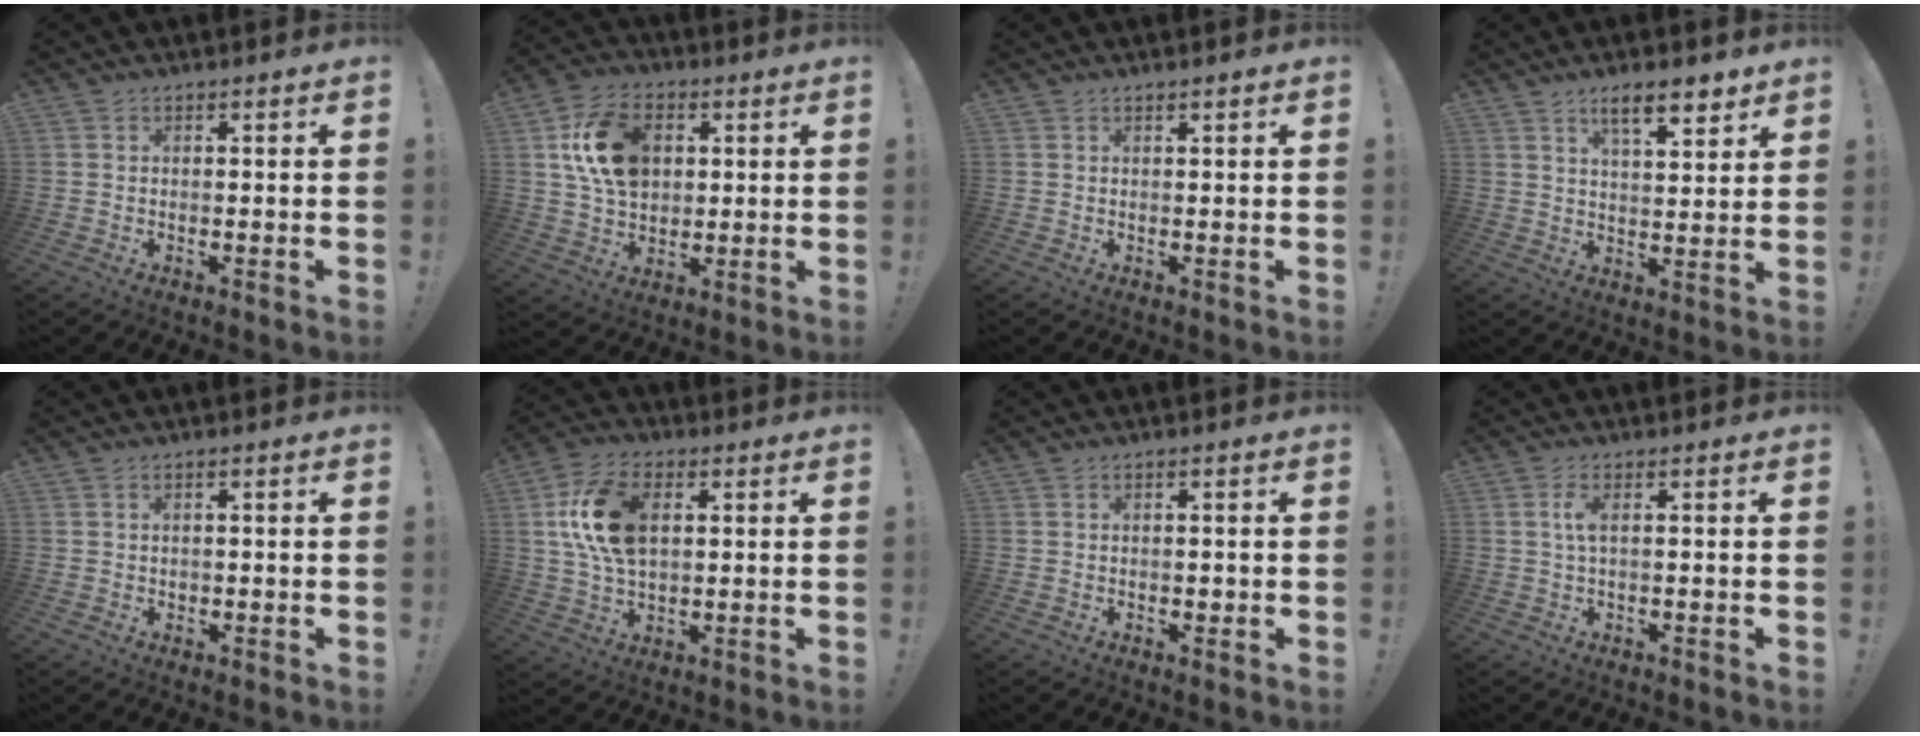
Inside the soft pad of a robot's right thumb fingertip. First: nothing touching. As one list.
[{"total": 16.4, "force": [4.4, 11.8, 10.5], "torque": [-0.168, 0.001, 0.086]}, {"total": 0.5, "force": [0.5, -0.1, 0.1], "torque": [0.005, -0.003, 0.008]}, {"total": 8.8, "force": [5.9, 2.4, 6.1], "torque": [-0.080, -0.031, 0.098]}, {"total": 0.8, "force": [0.1, 0.8, 0.1], "torque": [-0.002, 0.002, 0.001]}, {"total": 16.0, "force": [3.4, 10.0, 12.0], "torque": [-0.220, 0.006, 0.065]}, {"total": 0.8, "force": [-0.1, 0.7, 0.4], "torque": [-0.006, 0.003, -0.002]}, {"total": 3.1, "force": [0.5, 0.8, 2.9], "torque": [-0.051, 0.000, 0.006]}]